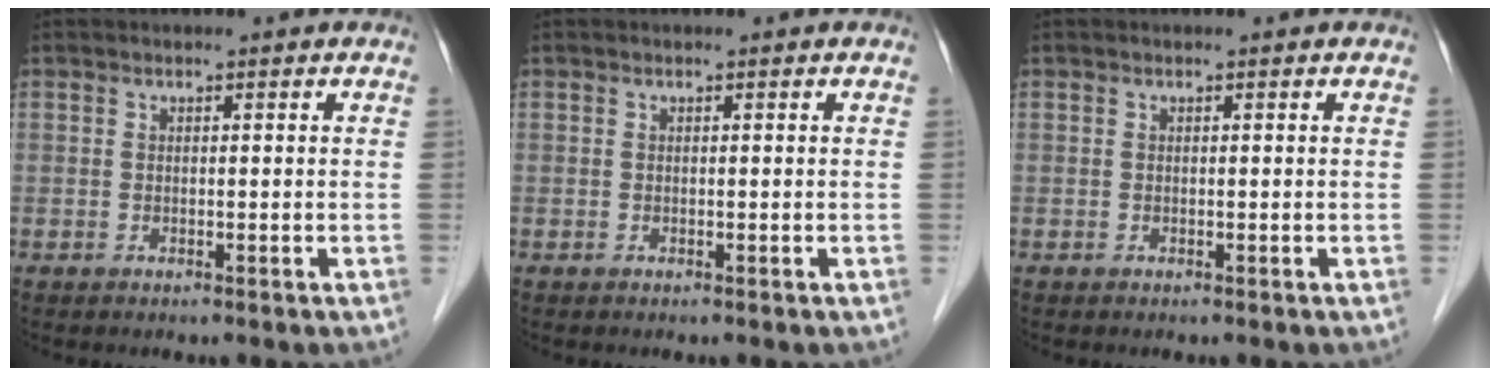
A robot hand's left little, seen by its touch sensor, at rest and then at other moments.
{"total": 0.0}
{"total": 0.0}